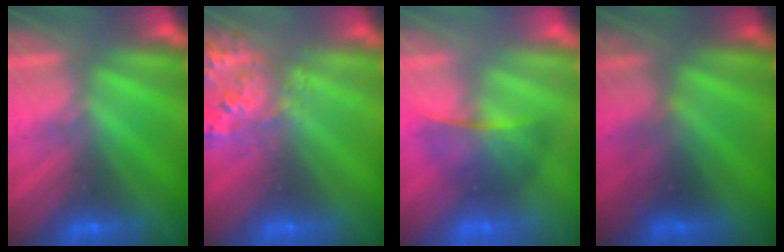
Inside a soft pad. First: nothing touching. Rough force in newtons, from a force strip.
{"total": 2.9}
{"total": 2.2}
{"total": 3.9}